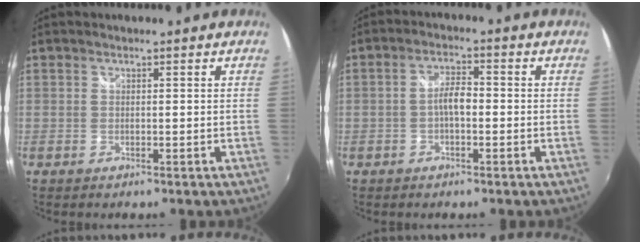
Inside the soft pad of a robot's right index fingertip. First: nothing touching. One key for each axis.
{"total": 3.6, "fx": -1.0, "fy": 1.3, "fz": 3.2, "tx": -0.062, "ty": 0.011, "tz": -0.018}